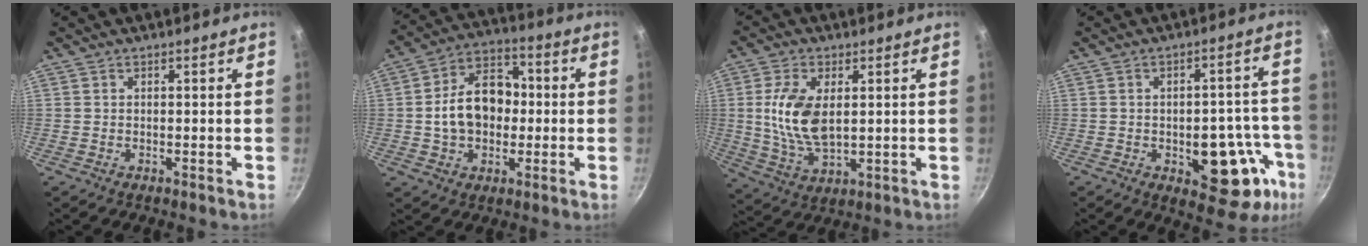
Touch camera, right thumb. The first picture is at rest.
{"total": 14.2, "force": [-0.3, 10.3, 9.7], "torque": [-0.127, 0.031, -0.016]}
{"total": 11.8, "force": [1.7, 6.4, 9.9], "torque": [-0.189, -0.011, 0.038]}
{"total": 15.6, "force": [-5.3, 8.2, 12.1], "torque": [-0.082, 0.025, -0.065]}